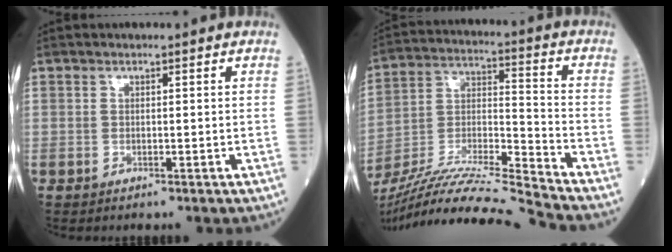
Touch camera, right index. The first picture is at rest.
{"total": 18.7, "force": [-17.5, -2.8, 6.2], "torque": [-0.113, -0.001, -0.310]}